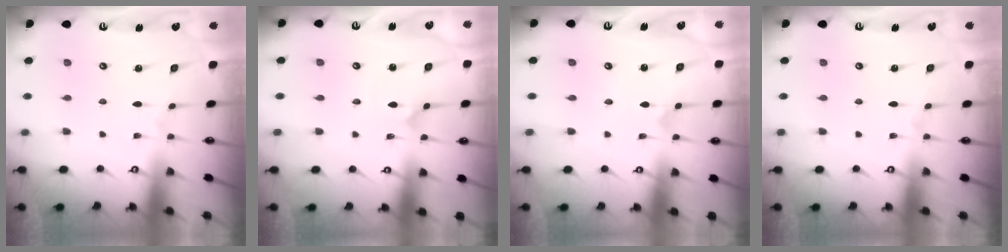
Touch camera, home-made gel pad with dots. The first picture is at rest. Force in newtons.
{"total": 1.5, "press": 1.5, "slide": 0.1}
{"total": 1.7, "press": 1.7, "slide": 0.1}
{"total": 0.0}